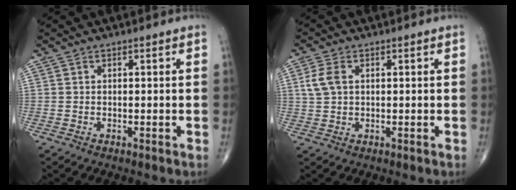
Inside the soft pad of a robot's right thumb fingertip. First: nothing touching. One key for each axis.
{"total": 4.1, "fx": 1.0, "fy": 2.6, "fz": 3.0, "tx": -0.069, "ty": 0.006, "tz": 0.020}